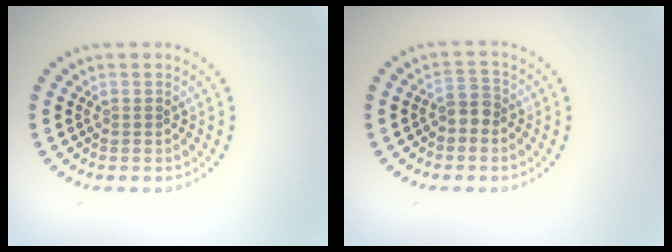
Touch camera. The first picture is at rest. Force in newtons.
{"total": 1.8, "press": 1.6, "slide": 0.8}